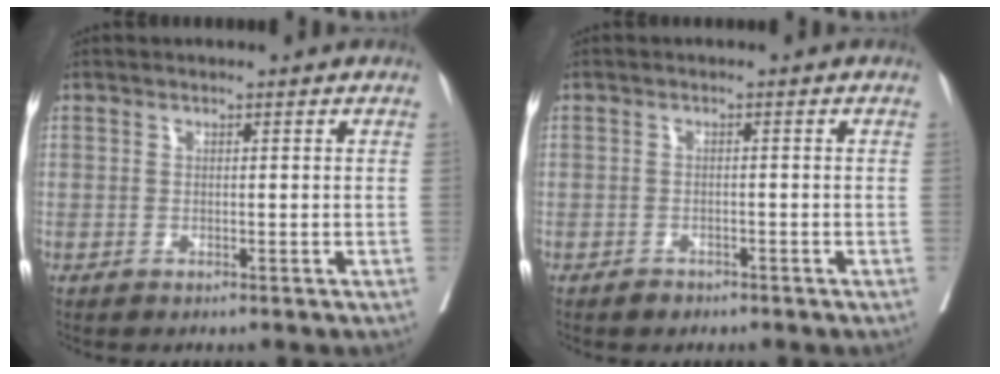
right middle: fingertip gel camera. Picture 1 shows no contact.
{"total": 1.5, "force": [-1.2, 0.8, 0.3], "torque": [-0.008, 0.001, -0.017]}